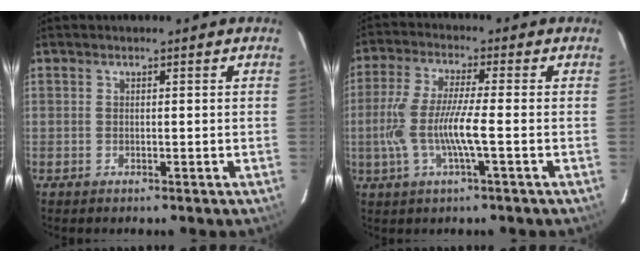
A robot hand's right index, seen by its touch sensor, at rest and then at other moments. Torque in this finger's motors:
{"motor_torque": [1.07, -0.10, 0.76, 0.18]}